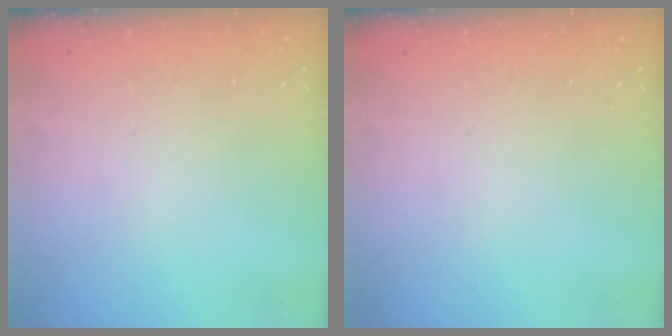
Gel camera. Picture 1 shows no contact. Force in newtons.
{"total": 0.0}